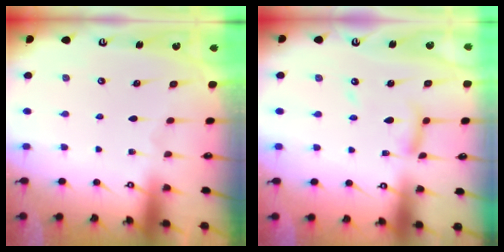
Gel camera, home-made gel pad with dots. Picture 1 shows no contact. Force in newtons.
{"total": 9.6, "press": 9.6, "slide": 0.8}